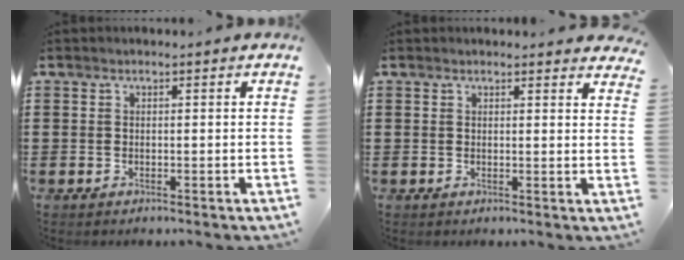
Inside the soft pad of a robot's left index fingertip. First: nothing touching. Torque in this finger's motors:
{"motor_torque": [1.18, -0.96, 0.18, 0.04]}